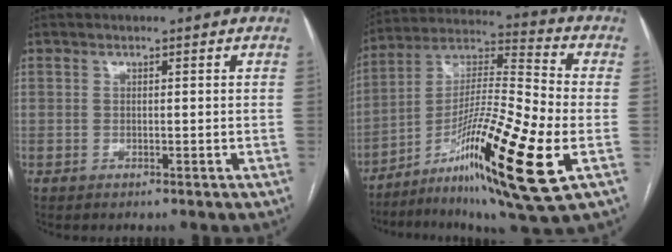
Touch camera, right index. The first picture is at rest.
{"total": 21.5, "force": [-7.9, 1.1, 20.0], "torque": [-0.360, -0.026, -0.138]}